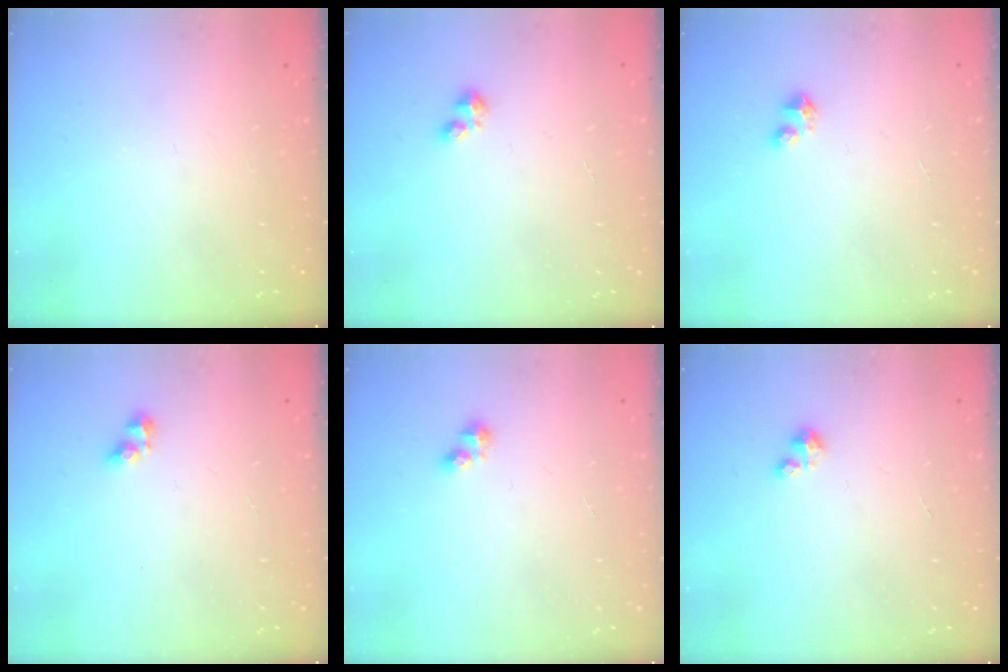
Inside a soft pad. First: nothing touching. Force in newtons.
{"total": 2.4, "press": 2.4, "slide": 0.5}
{"total": 2.8, "press": 2.8, "slide": 0.1}
{"total": 2.9, "press": 2.6, "slide": 1.1}
{"total": 2.4, "press": 2.4, "slide": 0.3}
{"total": 1.2, "press": 1.2, "slide": 0.2}